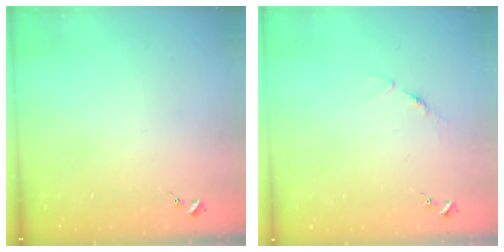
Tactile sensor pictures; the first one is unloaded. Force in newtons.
{"total": 3.8, "press": 3.8, "slide": 0.5}